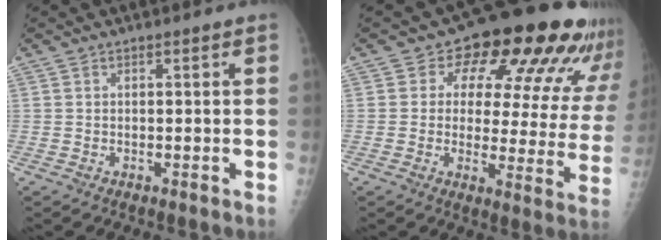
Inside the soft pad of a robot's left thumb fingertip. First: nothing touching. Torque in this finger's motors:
{"motor_torque": [0.17, 0.78, -0.03, -0.25, 0.06]}